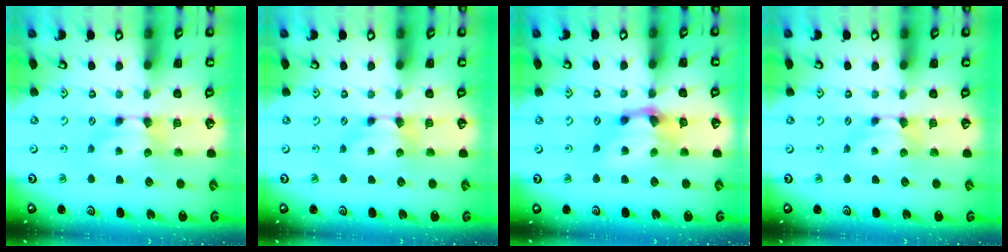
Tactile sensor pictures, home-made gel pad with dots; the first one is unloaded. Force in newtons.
{"total": 0.0}
{"total": 4.2, "press": 3.8, "slide": 1.8}
{"total": 0.0}